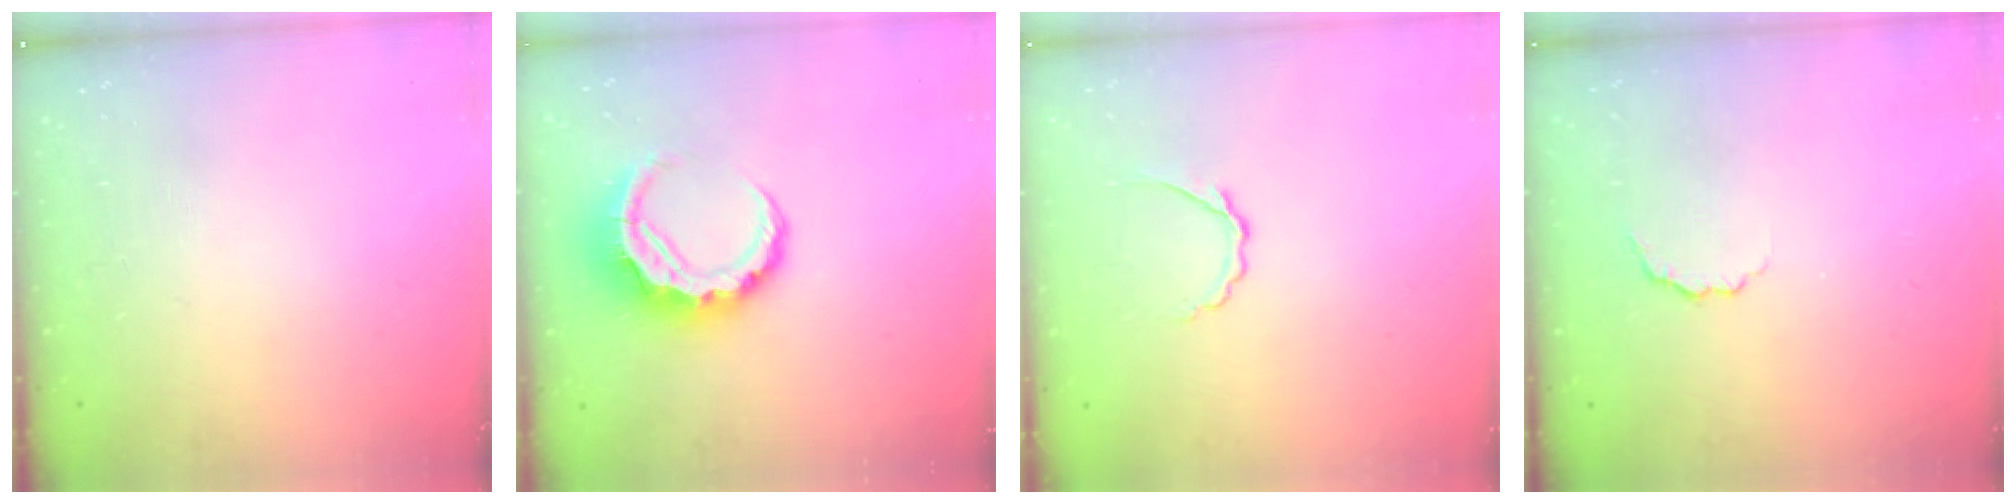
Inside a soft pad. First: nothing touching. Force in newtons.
{"total": 9.1, "press": 9.0, "slide": 1.5}
{"total": 2.8, "press": 2.7, "slide": 0.9}
{"total": 3.0, "press": 2.9, "slide": 0.9}